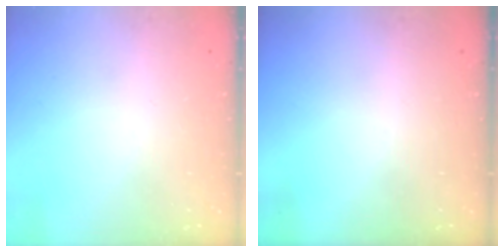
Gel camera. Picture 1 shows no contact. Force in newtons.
{"total": 0.0}